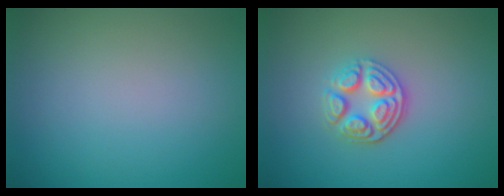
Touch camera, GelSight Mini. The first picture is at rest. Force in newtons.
{"total": 3.5, "press": 3.0, "slide": 1.9}